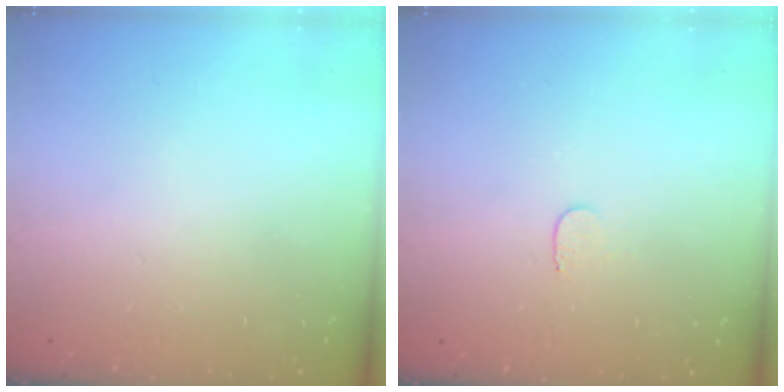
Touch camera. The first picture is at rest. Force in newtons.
{"total": 3.1, "press": 3.1, "slide": 0.3}